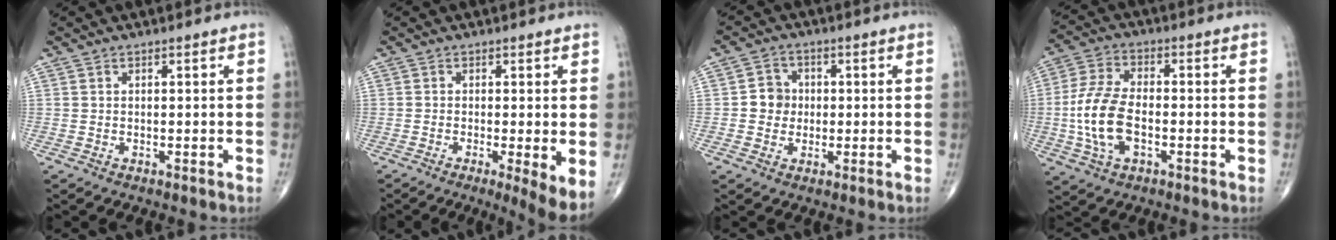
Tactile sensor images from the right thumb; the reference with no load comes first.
{"total": 5.6, "force": [-1.1, 0.9, 5.4], "torque": [-0.092, -0.019, -0.022]}
{"total": 4.6, "force": [-0.1, 4.2, 1.7], "torque": [-0.004, 0.008, -0.008]}
{"total": 11.8, "force": [-2.1, 6.3, 9.7], "torque": [-0.205, 0.013, -0.042]}